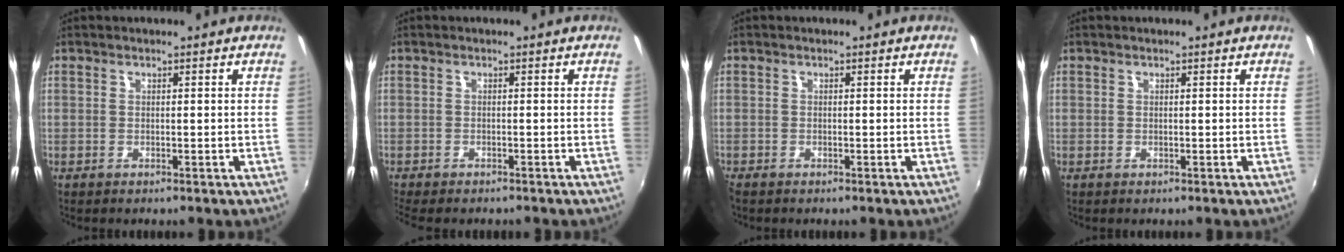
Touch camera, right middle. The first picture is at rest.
{"total": 4.9, "force": [-4.2, 1.2, 2.2], "torque": [-0.053, -0.025, -0.069]}
{"total": 0.8, "force": [-0.8, 0.3, 0.1], "torque": [-0.004, -0.005, -0.019]}
{"total": 0.0}